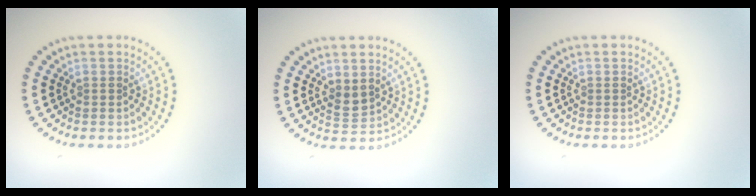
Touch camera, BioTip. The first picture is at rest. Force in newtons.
{"total": 1.6, "press": 1.4, "slide": 0.7}
{"total": 0.0}